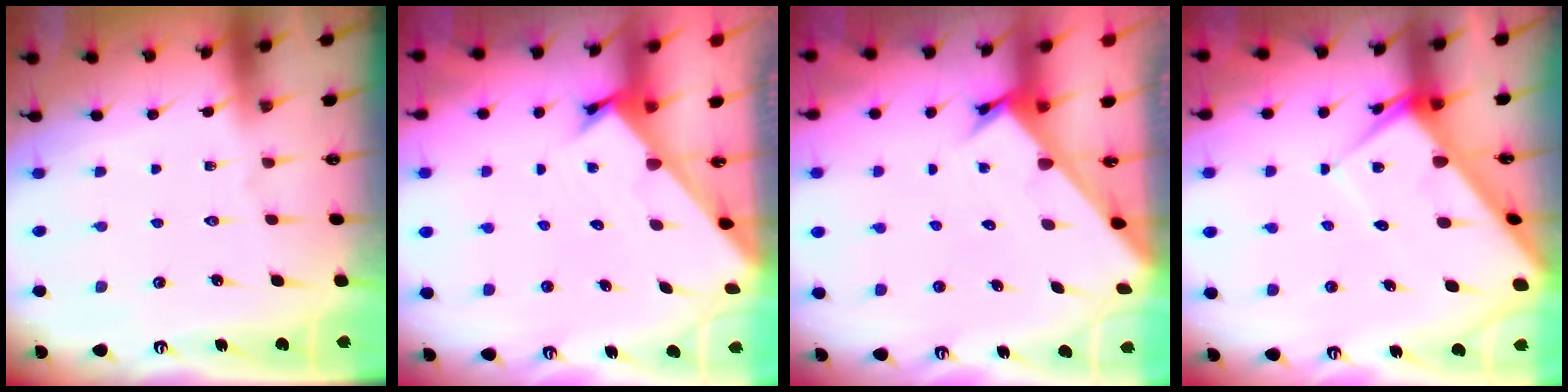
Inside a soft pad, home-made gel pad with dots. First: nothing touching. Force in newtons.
{"total": 2.6, "press": 2.6, "slide": 0.3}
{"total": 2.5, "press": 2.5, "slide": 0.2}
{"total": 8.7, "press": 8.7, "slide": 0.7}